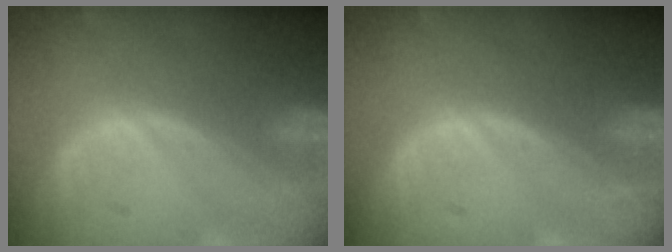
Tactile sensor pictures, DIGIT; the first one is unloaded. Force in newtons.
{"total": 0.0}